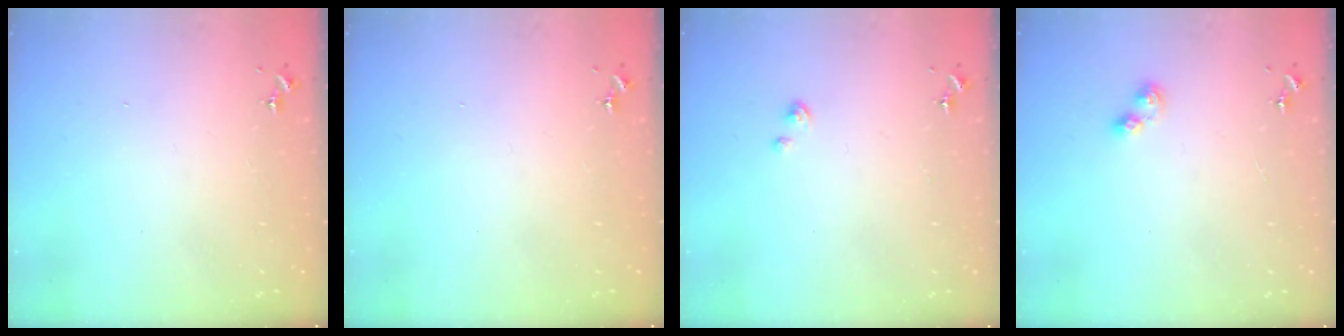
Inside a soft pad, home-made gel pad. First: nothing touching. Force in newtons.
{"total": 0.0}
{"total": 1.1, "press": 1.1, "slide": 0.1}
{"total": 6.2, "press": 6.2, "slide": 0.7}